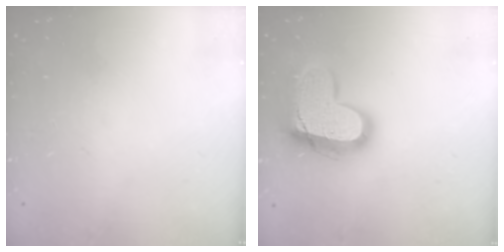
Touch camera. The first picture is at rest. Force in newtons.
{"total": 18.2, "press": 18.2, "slide": 1.4}